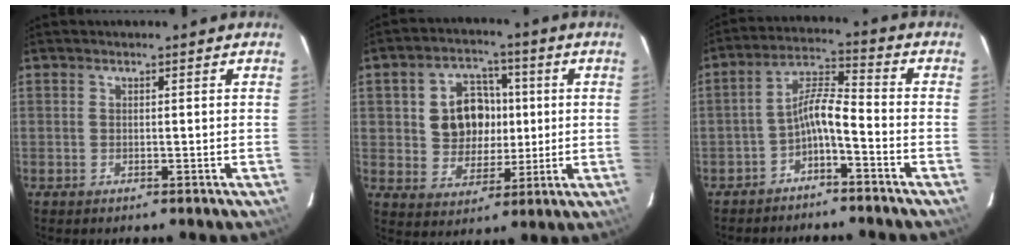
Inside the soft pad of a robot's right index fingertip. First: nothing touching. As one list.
[{"total": 10.8, "force": [1.4, 9.0, 5.7], "torque": [-0.122, 0.027, 0.039]}, {"total": 6.1, "force": [-3.8, 1.1, 4.6], "torque": [-0.108, 0.021, -0.070]}]